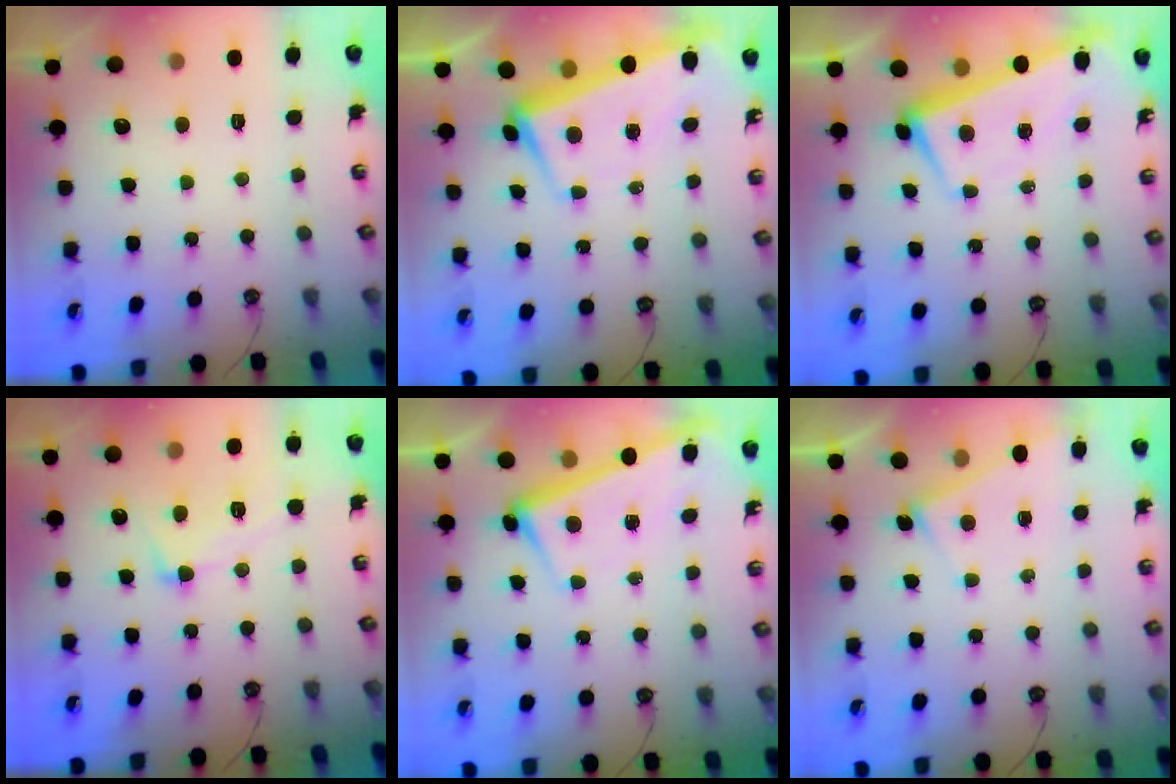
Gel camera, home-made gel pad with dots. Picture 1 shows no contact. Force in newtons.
{"total": 2.1, "press": 0.4, "slide": 2.0}
{"total": 2.0, "press": 1.0, "slide": 1.7}
{"total": 3.3, "press": 3.1, "slide": 1.1}
{"total": 2.9, "press": 2.9, "slide": 0.4}
{"total": 5.0, "press": 5.0, "slide": 0.3}